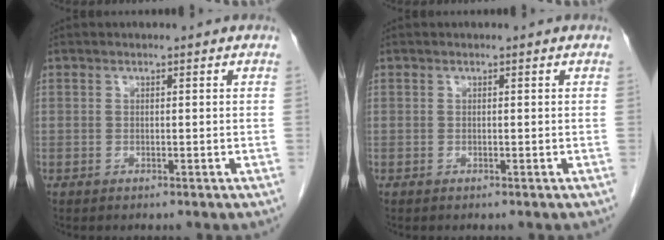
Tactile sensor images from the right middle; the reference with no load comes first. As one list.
[{"total": 0.0}]